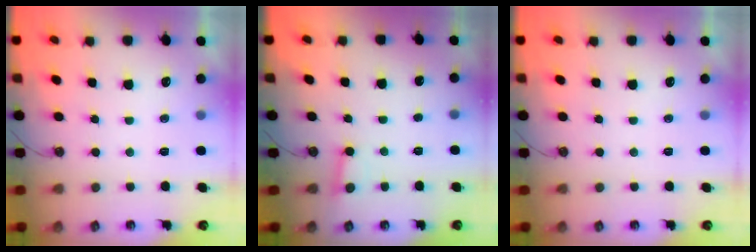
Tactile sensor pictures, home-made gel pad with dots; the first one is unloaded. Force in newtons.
{"total": 2.6, "press": 2.5, "slide": 0.7}
{"total": 0.0}